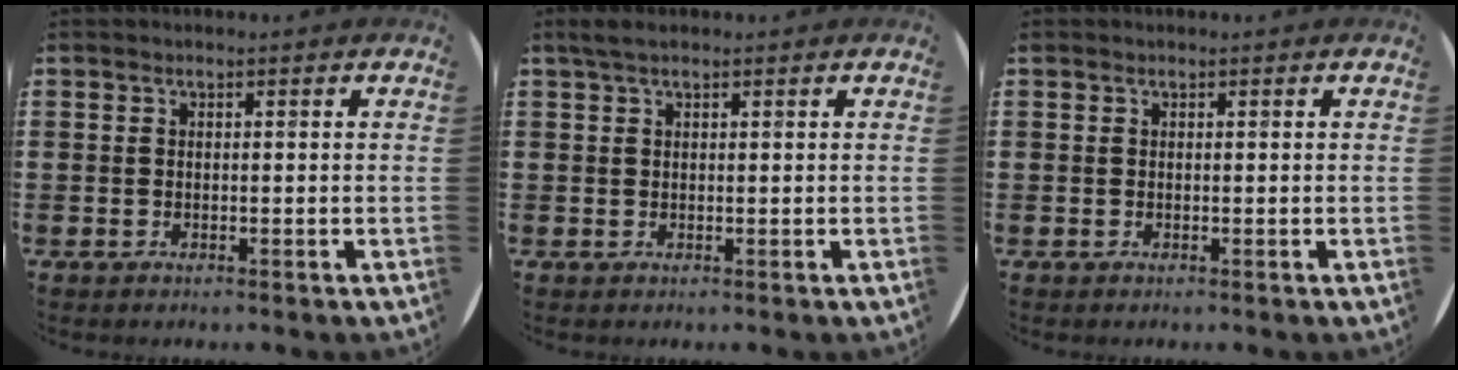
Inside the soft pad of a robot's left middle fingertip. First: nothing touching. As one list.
[{"total": 1.4, "force": [1.1, 0.3, 0.8], "torque": [-0.016, 0.003, 0.018]}, {"total": 0.0}]